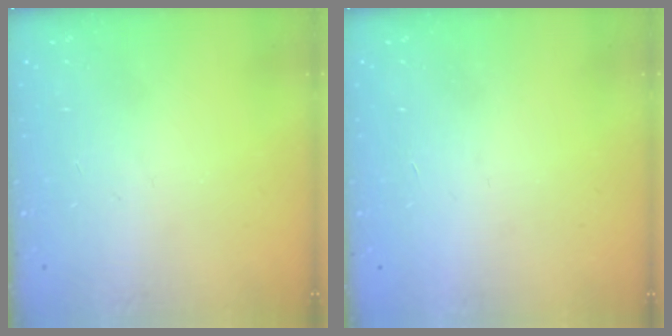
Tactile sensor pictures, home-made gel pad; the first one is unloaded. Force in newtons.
{"total": 1.7, "press": 1.7, "slide": 0.1}